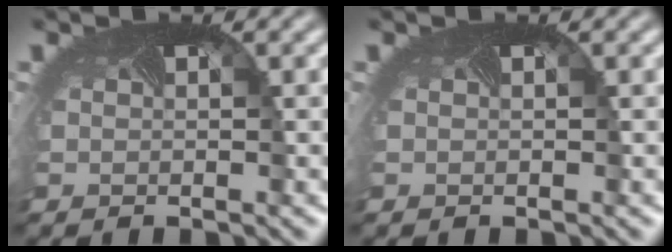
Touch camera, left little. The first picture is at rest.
{"total": 0.0}